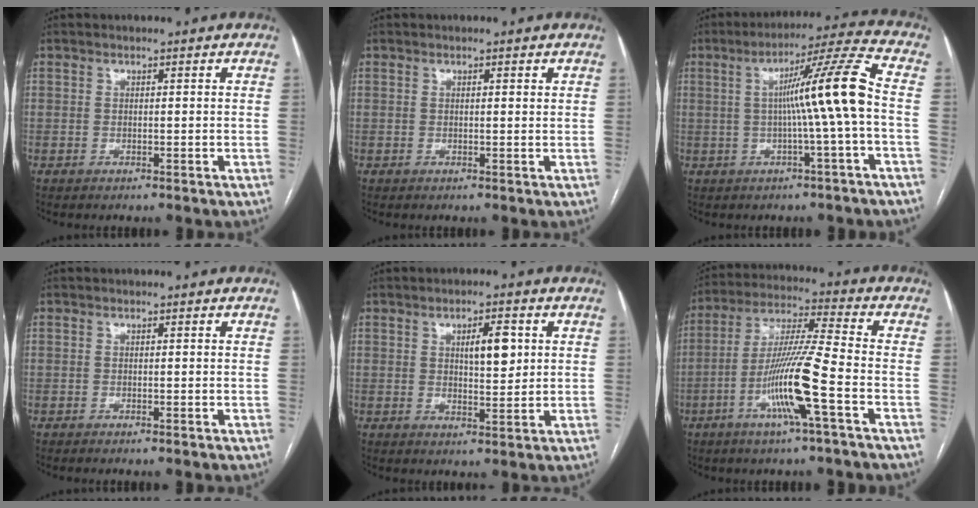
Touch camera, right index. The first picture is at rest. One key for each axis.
{"total": 0.7, "fx": 0.5, "fy": 0.2, "fz": 0.5, "tx": -0.009, "ty": 0.000, "tz": 0.007}
{"total": 11.0, "fx": -0.2, "fy": -1.9, "fz": 10.8, "tx": -0.168, "ty": 0.015, "tz": 0.001}
{"total": 0.0}
{"total": 5.6, "fx": 1.8, "fy": 1.8, "fz": 5.0, "tx": -0.080, "ty": 0.003, "tz": 0.033}
{"total": 12.7, "fx": -4.6, "fy": -0.7, "fz": 11.8, "tx": -0.232, "ty": -0.003, "tz": -0.091}